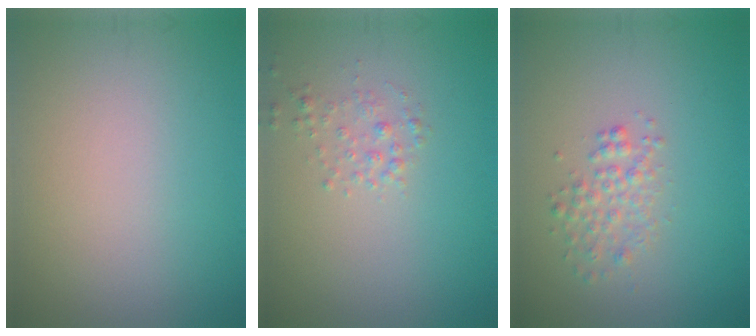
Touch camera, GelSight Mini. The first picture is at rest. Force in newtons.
{"total": 1.3, "press": 1.2, "slide": 0.1}
{"total": 2.0, "press": 2.0, "slide": 0.1}